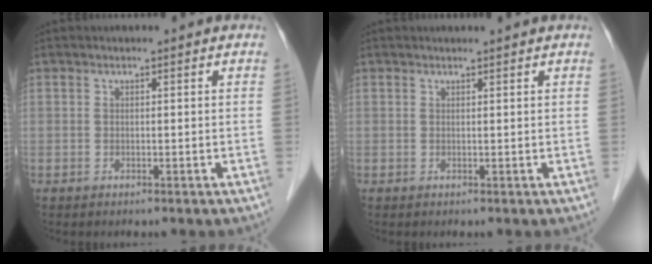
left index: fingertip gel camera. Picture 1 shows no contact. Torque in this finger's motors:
{"motor_torque": [0.58, -0.66, 0.07, 0.01]}